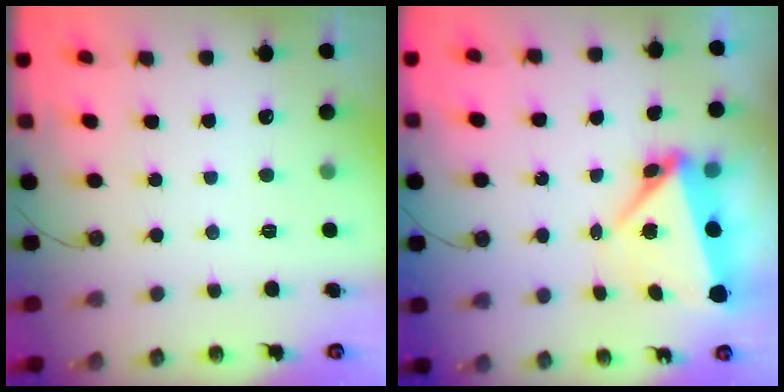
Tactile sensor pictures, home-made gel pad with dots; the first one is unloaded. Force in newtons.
{"total": 8.2, "press": 6.8, "slide": 4.6}